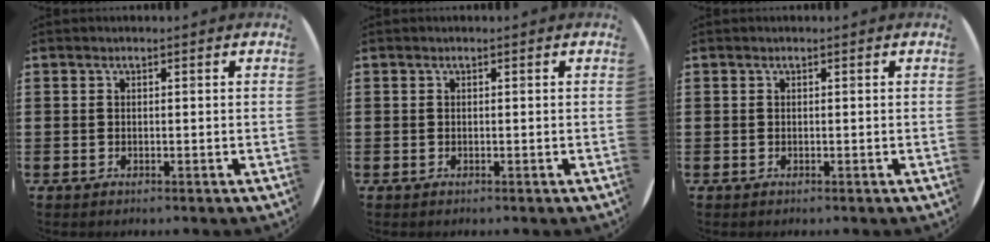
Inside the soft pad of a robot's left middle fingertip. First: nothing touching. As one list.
[{"total": 0.0}, {"total": 0.0}]